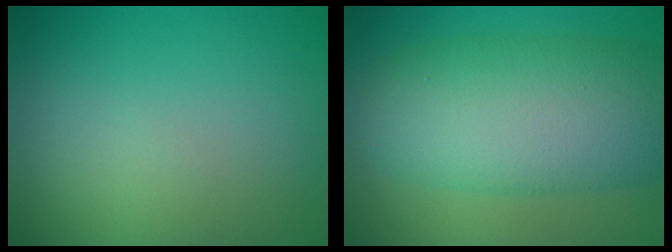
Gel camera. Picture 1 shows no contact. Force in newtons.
{"total": 10.1, "press": 10.1, "slide": 0.3}